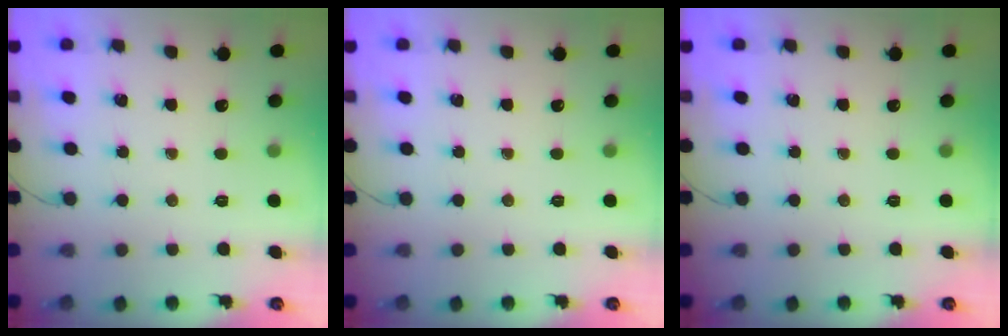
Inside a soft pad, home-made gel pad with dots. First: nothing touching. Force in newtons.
{"total": 0.0}
{"total": 0.0}